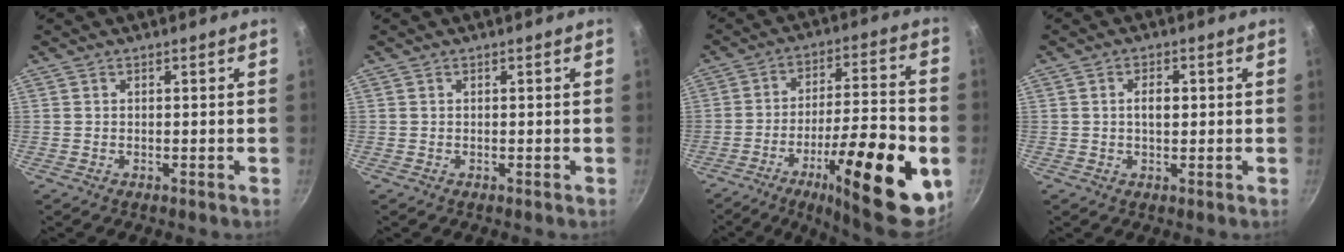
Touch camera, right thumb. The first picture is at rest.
{"total": 0.0}
{"total": 25.3, "force": [-9.5, 7.4, 22.2], "torque": [-0.294, 0.033, -0.138]}
{"total": 3.1, "force": [0.2, 1.8, 2.5], "torque": [-0.034, 0.006, 0.002]}